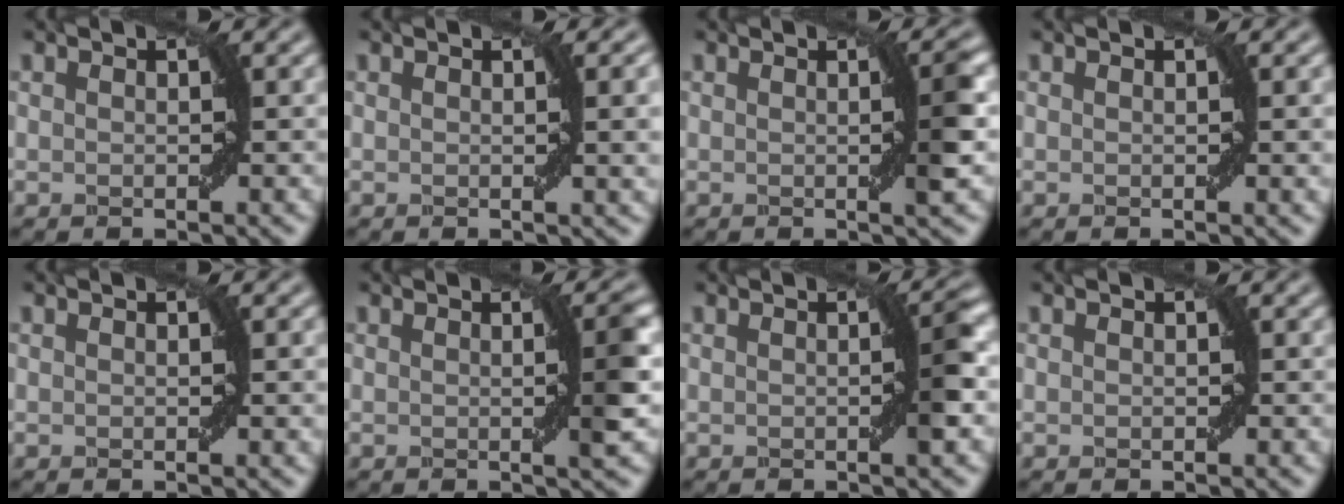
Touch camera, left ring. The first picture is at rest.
{"total": 3.2, "force": [0.5, 0.7, 3.0], "torque": [-0.033, 0.004, 0.009]}
{"total": 3.1, "force": [0.1, 0.4, 3.1], "torque": [-0.037, 0.003, -0.001]}
{"total": 1.2, "force": [0.2, 0.1, 1.2], "torque": [-0.014, 0.001, 0.003]}
{"total": 0.6, "force": [0.1, -0.1, 0.6], "torque": [-0.006, 0.000, 0.002]}
{"total": 3.5, "force": [0.1, 0.6, 3.5], "torque": [-0.040, 0.004, -0.002]}
{"total": 2.6, "force": [0.0, 0.2, 2.6], "torque": [-0.035, 0.006, -0.001]}
{"total": 0.0}